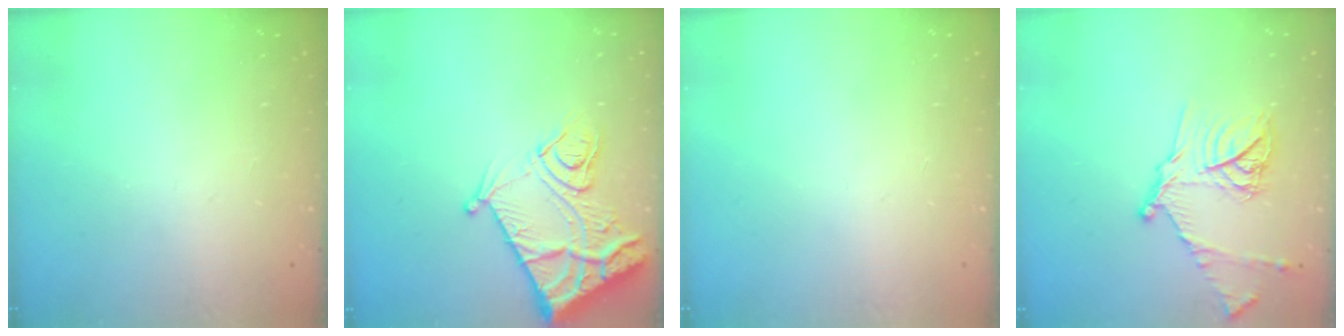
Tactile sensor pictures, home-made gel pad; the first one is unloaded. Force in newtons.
{"total": 13.7, "press": 13.7, "slide": 1.4}
{"total": 0.0}
{"total": 15.4, "press": 15.4, "slide": 1.1}